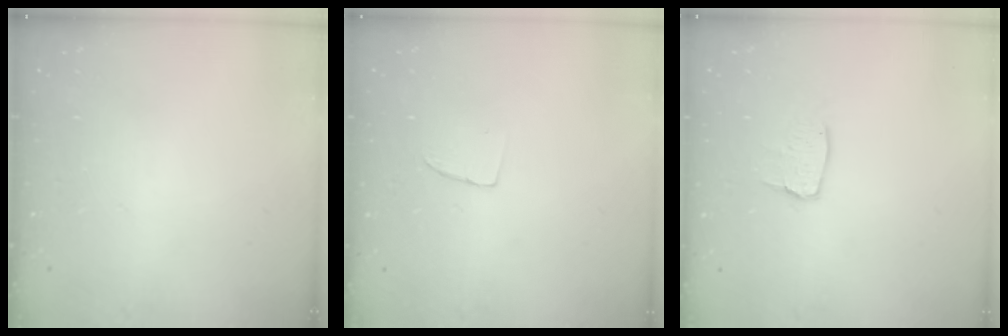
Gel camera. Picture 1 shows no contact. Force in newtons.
{"total": 2.9, "press": 2.9, "slide": 0.2}
{"total": 6.1, "press": 6.0, "slide": 0.4}